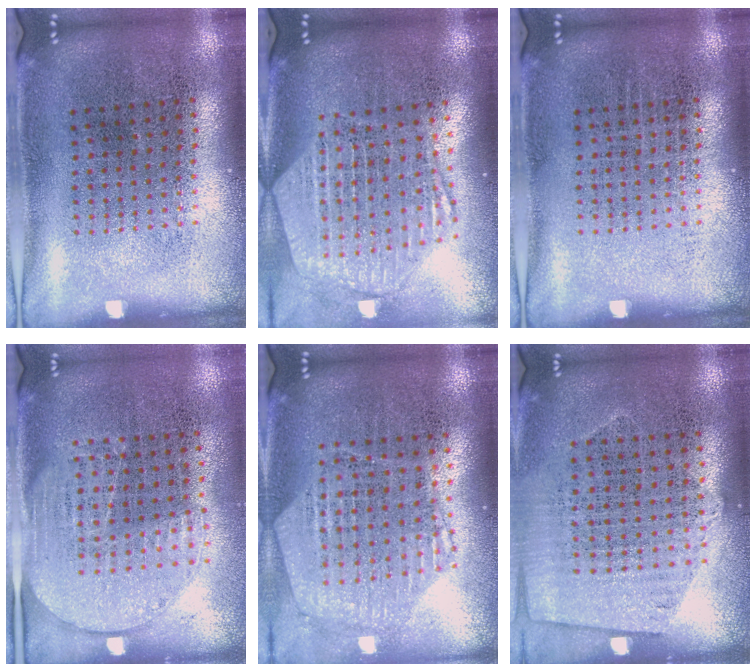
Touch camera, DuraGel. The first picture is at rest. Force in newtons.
{"total": 2.7, "press": 2.2, "slide": 1.5}
{"total": 0.0}
{"total": 1.6, "press": 1.4, "slide": 0.8}
{"total": 1.1, "press": 1.1, "slide": 0.2}
{"total": 0.9, "press": 0.7, "slide": 0.7}